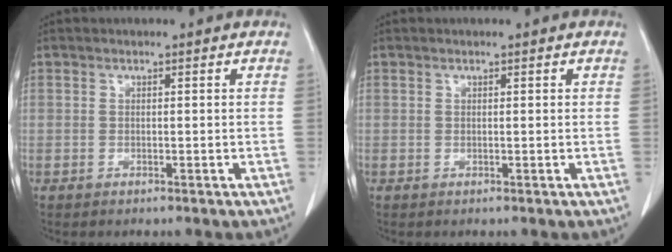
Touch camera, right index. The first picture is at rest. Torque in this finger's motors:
{"motor_torque": [-0.17, 0.09, -0.04, -0.01]}